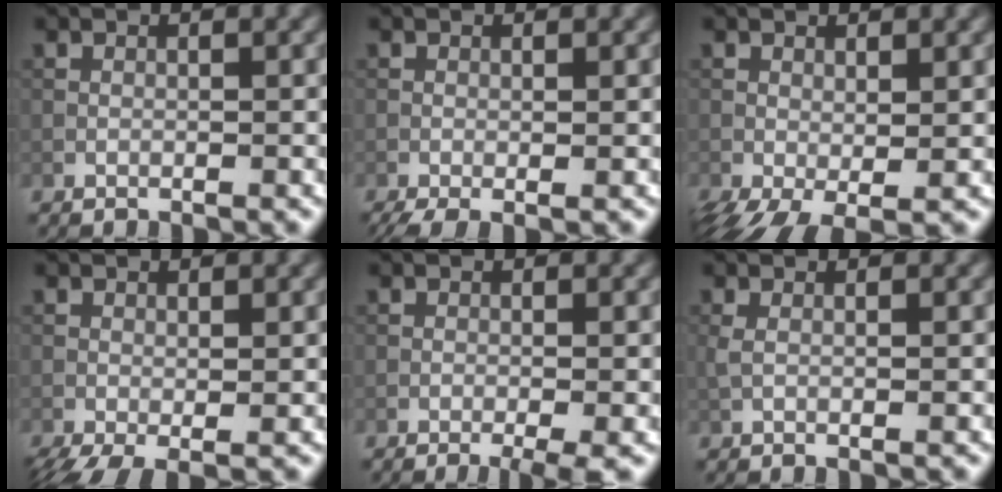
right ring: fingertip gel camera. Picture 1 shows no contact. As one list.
[{"total": 1.7, "force": [-0.8, 0.3, 1.5], "torque": [-0.034, -0.005, -0.018]}, {"total": 3.8, "force": [-1.1, 1.6, 3.2], "torque": [-0.069, -0.013, -0.016]}, {"total": 3.2, "force": [-1.3, 1.0, 2.8], "torque": [-0.058, -0.008, -0.024]}, {"total": 1.6, "force": [-0.7, 0.1, 1.5], "torque": [-0.025, 0.001, -0.013]}, {"total": 1.1, "force": [0.6, 0.1, 0.9], "torque": [-0.023, 0.003, 0.011]}]